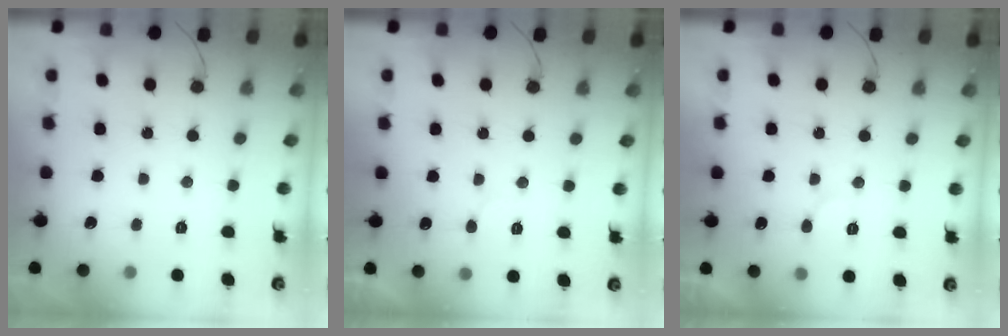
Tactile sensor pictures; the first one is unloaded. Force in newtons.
{"total": 5.1, "press": 5.1, "slide": 0.4}
{"total": 5.9, "press": 5.9, "slide": 0.7}